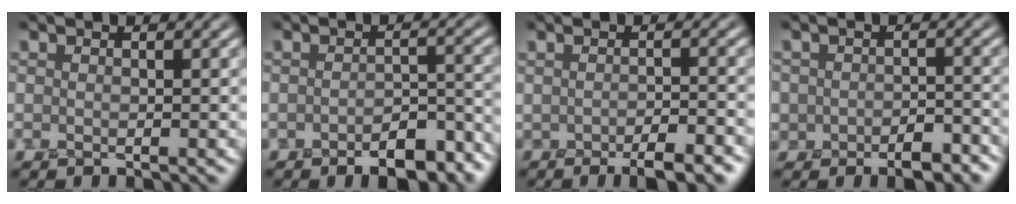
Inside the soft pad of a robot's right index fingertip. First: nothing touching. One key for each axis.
{"total": 5.1, "fx": -3.3, "fy": 2.2, "fz": 3.2, "tx": -0.041, "ty": -0.003, "tz": -0.041}
{"total": 4.3, "fx": -2.6, "fy": 1.3, "fz": 3.2, "tx": -0.048, "ty": -0.007, "tz": -0.034}
{"total": 4.5, "fx": -2.5, "fy": 3.1, "fz": 2.1, "tx": -0.016, "ty": 0.004, "tz": -0.041}